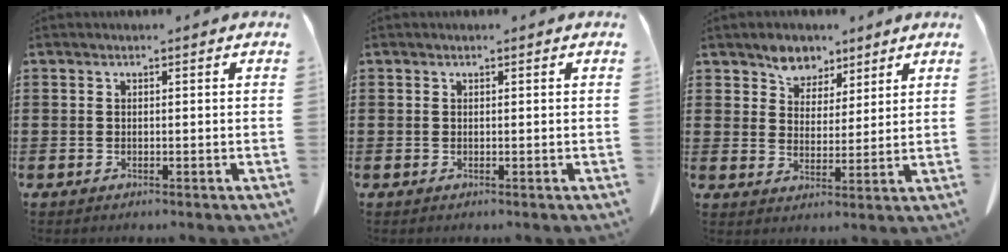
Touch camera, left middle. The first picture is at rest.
{"total": 0.0}
{"total": 5.4, "force": [4.4, 3.1, 0.5], "torque": [-0.034, -0.005, 0.083]}